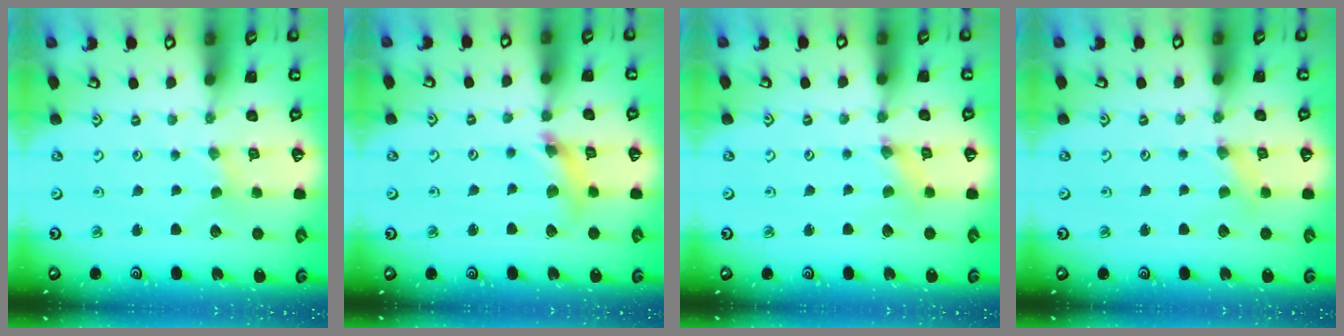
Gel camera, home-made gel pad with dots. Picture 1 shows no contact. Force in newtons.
{"total": 10.4, "press": 10.3, "slide": 1.3}
{"total": 1.8, "press": 1.8, "slide": 0.3}
{"total": 2.5, "press": 2.5, "slide": 0.3}